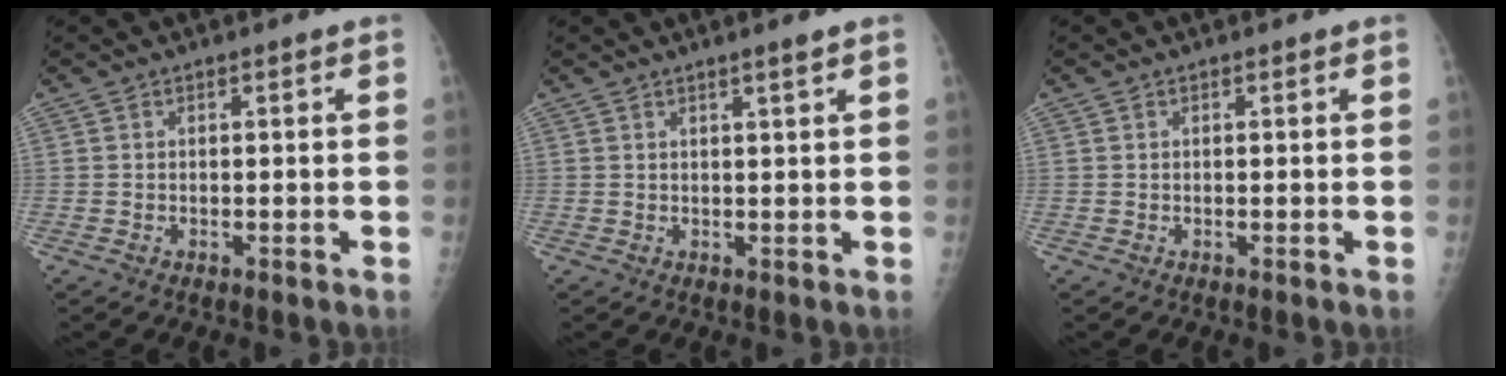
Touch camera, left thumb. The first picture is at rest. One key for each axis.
{"total": 1.8, "fx": 1.2, "fy": -0.4, "fz": 1.3, "tx": -0.021, "ty": -0.009, "tz": 0.021}
{"total": 0.0}